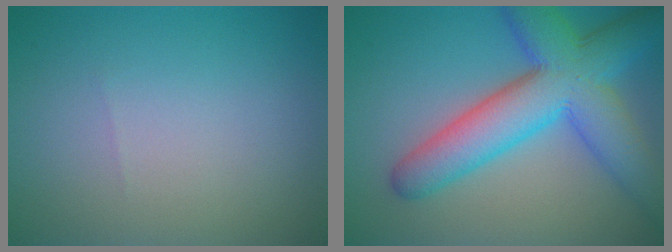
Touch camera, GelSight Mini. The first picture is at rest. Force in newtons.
{"total": 9.6, "press": 9.6, "slide": 0.2}